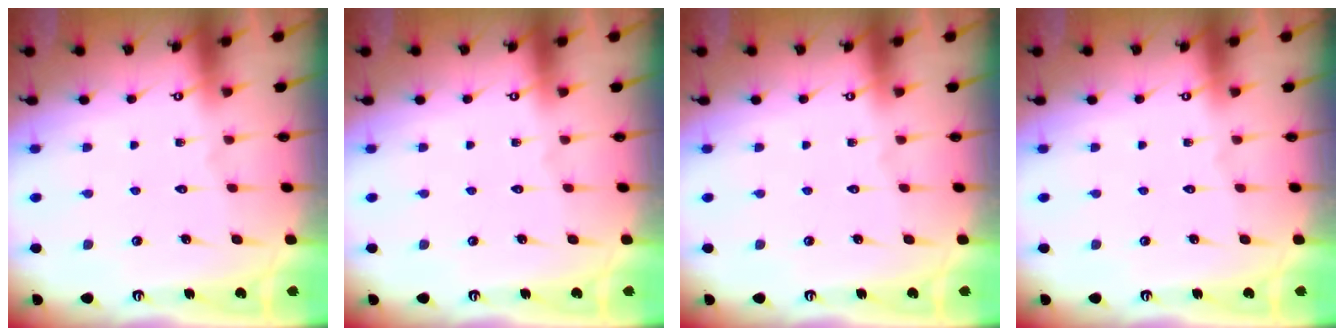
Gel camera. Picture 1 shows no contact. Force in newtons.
{"total": 0.0}
{"total": 0.0}
{"total": 0.0}